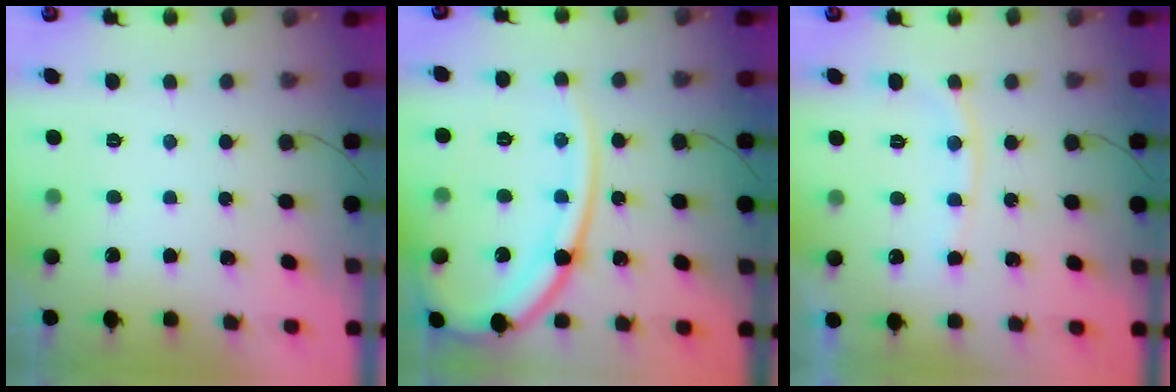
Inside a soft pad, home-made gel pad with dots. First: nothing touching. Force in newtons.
{"total": 17.1, "press": 17.0, "slide": 1.7}
{"total": 9.0, "press": 8.9, "slide": 1.3}